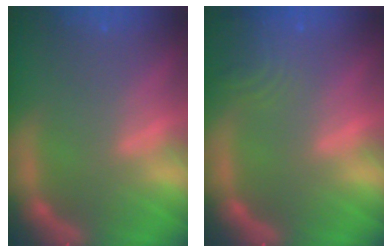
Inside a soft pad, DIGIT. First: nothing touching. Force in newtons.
{"total": 4.5}